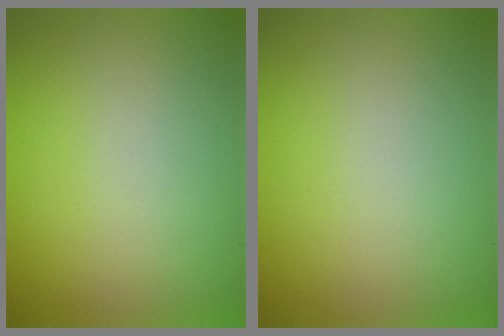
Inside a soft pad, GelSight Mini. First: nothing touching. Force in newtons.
{"total": 0.0}